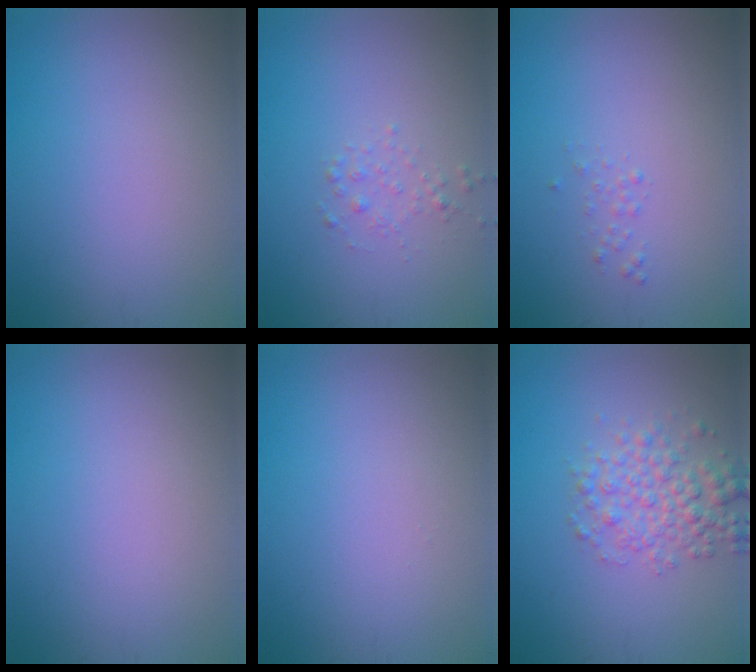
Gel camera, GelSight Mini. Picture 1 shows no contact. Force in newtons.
{"total": 0.9, "press": 0.9, "slide": 0.0}
{"total": 0.6, "press": 0.6, "slide": 0.0}
{"total": 0.0}
{"total": 0.0}
{"total": 3.7, "press": 3.7, "slide": 0.1}